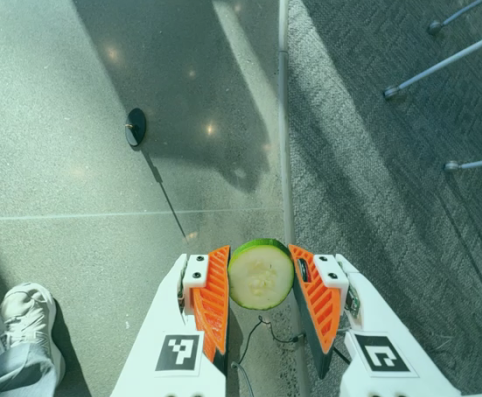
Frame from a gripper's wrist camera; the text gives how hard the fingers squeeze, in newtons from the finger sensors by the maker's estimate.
{"total": 11.1, "left": 11.9, "right": 10.3}